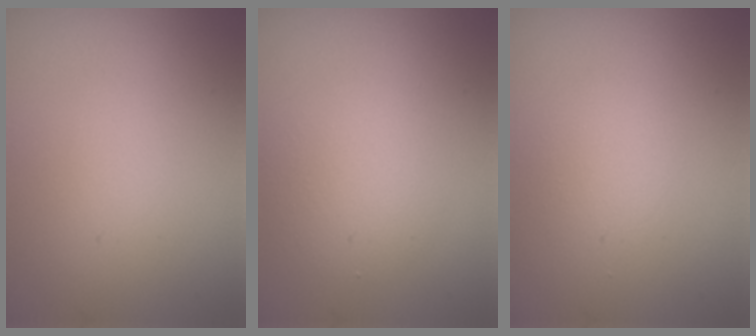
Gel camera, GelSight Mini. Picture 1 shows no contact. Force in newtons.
{"total": 2.6, "press": 2.6, "slide": 0.2}
{"total": 1.4, "press": 1.4, "slide": 0.1}